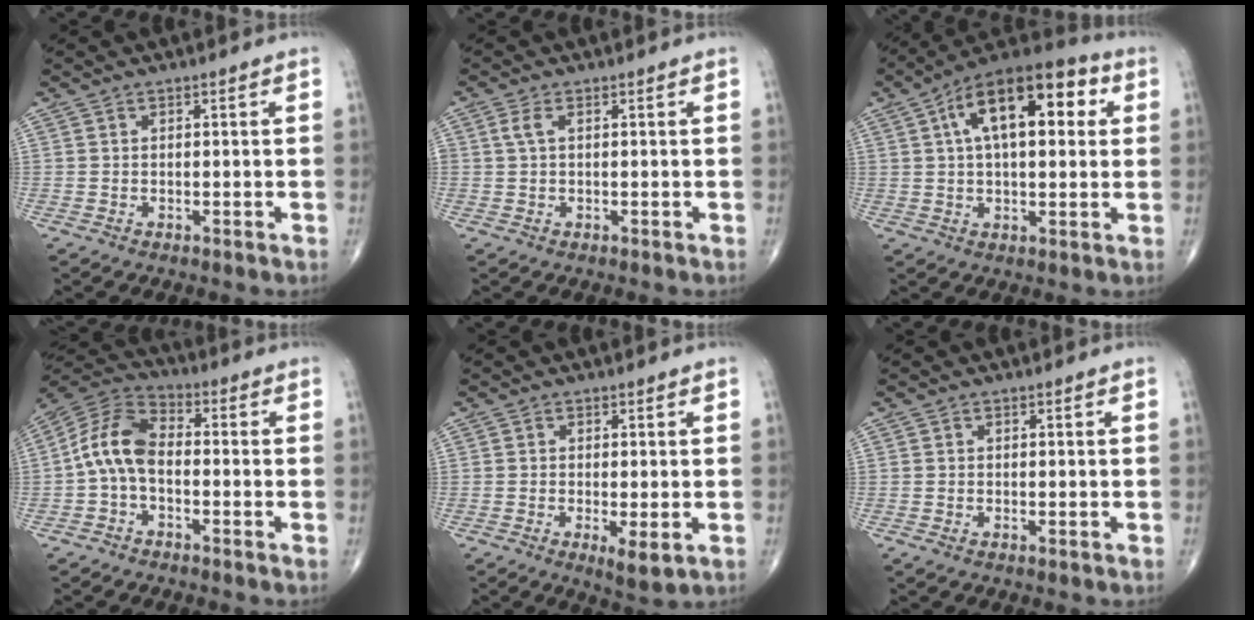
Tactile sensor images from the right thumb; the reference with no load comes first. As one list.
[{"total": 1.8, "force": [0.5, 0.8, 1.5], "torque": [-0.041, 0.009, 0.012]}, {"total": 18.4, "force": [5.1, 8.9, 15.4], "torque": [-0.219, 0.028, 0.069]}, {"total": 9.4, "force": [-1.2, 5.6, 7.5], "torque": [-0.142, 0.032, -0.038]}, {"total": 4.3, "force": [-1.1, 1.2, 4.0], "torque": [-0.068, -0.014, -0.018]}, {"total": 0.5, "force": [-0.2, 0.1, 0.5], "torque": [-0.011, -0.002, -0.005]}]